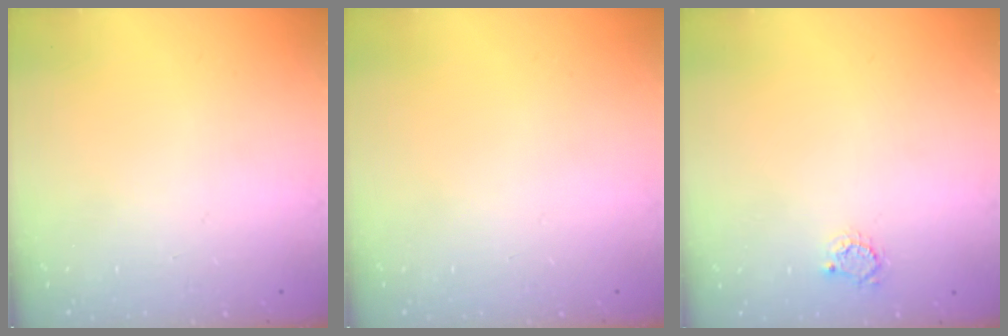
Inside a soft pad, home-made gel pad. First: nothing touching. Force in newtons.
{"total": 0.0}
{"total": 2.7, "press": 2.7, "slide": 0.4}